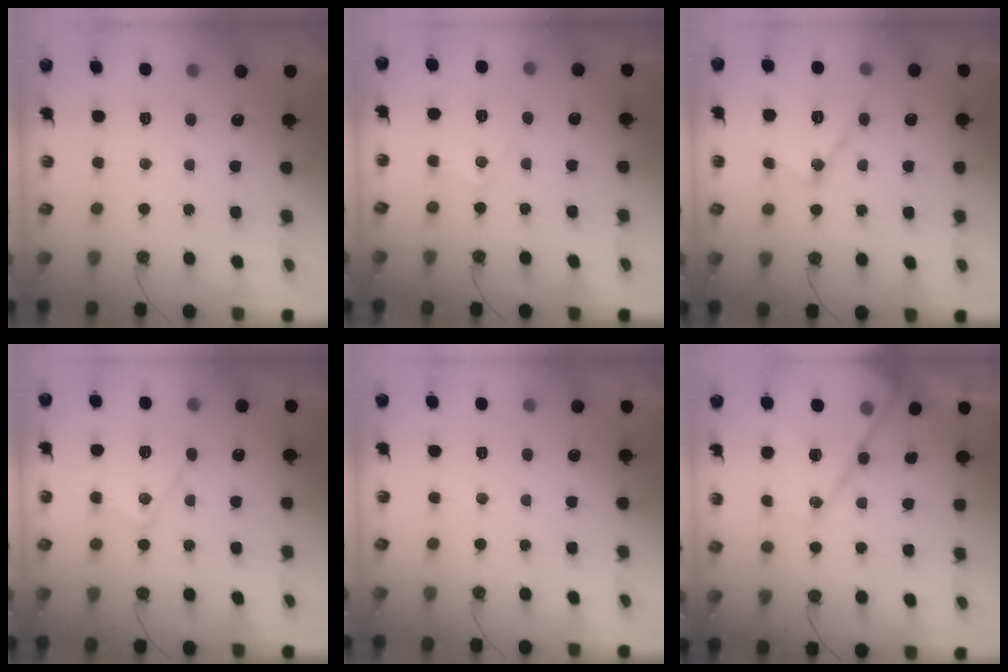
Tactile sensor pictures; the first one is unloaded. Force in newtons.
{"total": 7.5, "press": 7.5, "slide": 0.6}
{"total": 13.0, "press": 12.9, "slide": 1.1}
{"total": 13.1, "press": 13.1, "slide": 0.8}
{"total": 3.9, "press": 3.9, "slide": 0.6}
{"total": 15.8, "press": 15.8, "slide": 1.2}